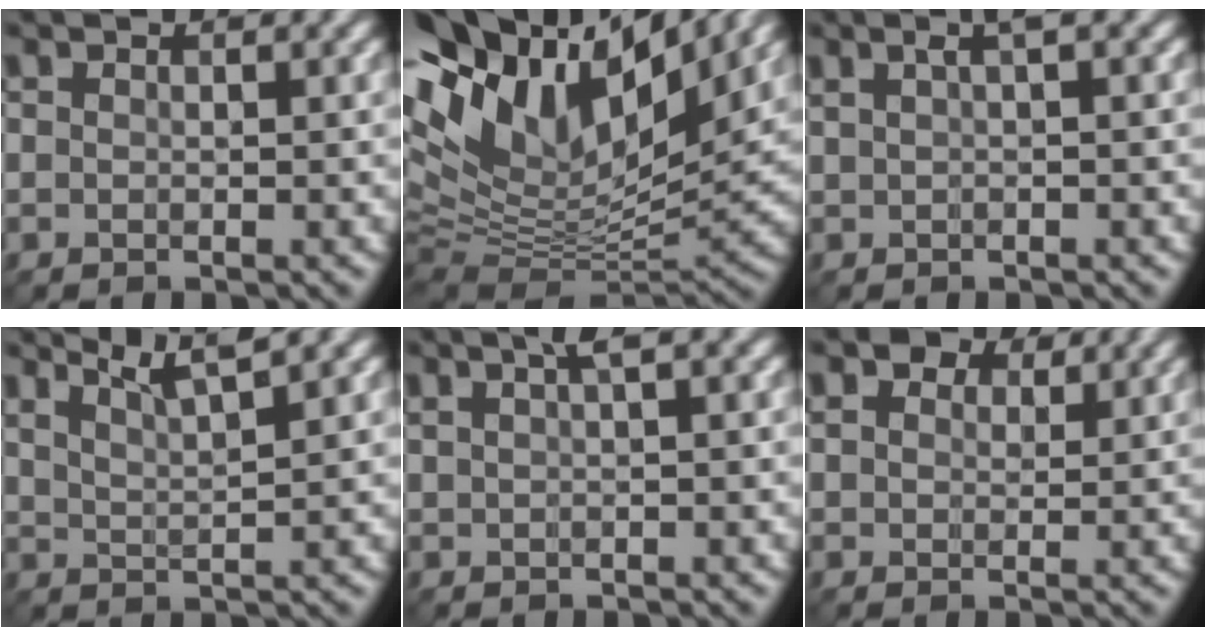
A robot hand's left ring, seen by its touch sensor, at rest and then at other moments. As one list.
[{"total": 16.3, "force": [7.8, 7.9, 11.9], "torque": [-0.250, 0.033, 0.139]}, {"total": 1.7, "force": [0.7, 0.3, 1.5], "torque": [-0.028, 0.004, 0.012]}, {"total": 4.5, "force": [3.7, 0.6, 2.5], "torque": [-0.029, 0.016, 0.047]}, {"total": 2.0, "force": [1.1, 0.4, 1.6], "torque": [-0.026, 0.007, 0.018]}, {"total": 4.5, "force": [3.1, 2.6, 2.0], "torque": [-0.043, 0.003, 0.046]}]